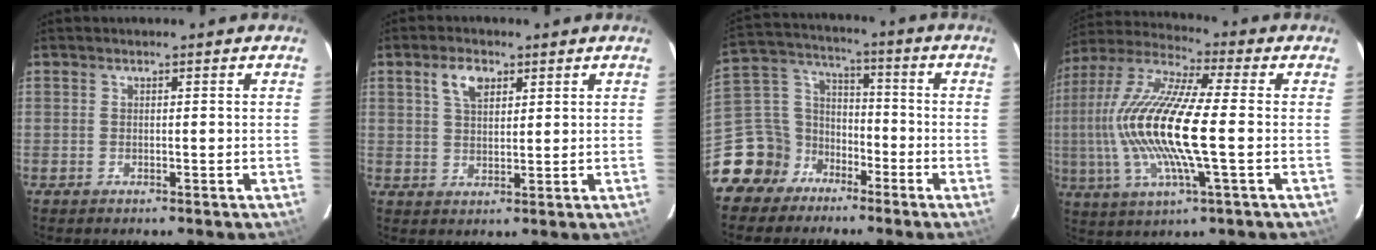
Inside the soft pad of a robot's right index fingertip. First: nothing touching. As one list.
[{"total": 4.8, "force": [2.5, 2.6, 3.2], "torque": [-0.057, 0.011, 0.046]}, {"total": 12.2, "force": [-8.4, 8.7, 2.0], "torque": [-0.069, 0.050, -0.150]}, {"total": 19.4, "force": [-1.0, 3.2, 19.1], "torque": [-0.373, -0.003, -0.029]}]